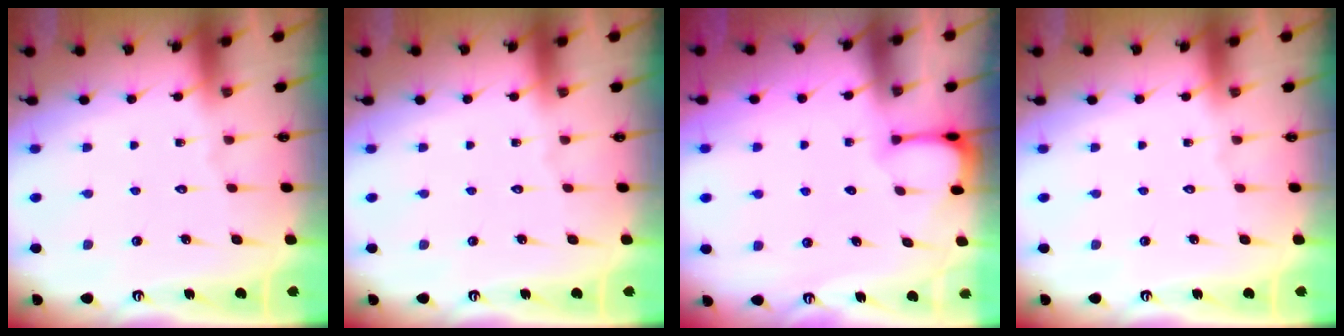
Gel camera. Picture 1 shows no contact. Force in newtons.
{"total": 0.0}
{"total": 2.0, "press": 2.0, "slide": 0.2}
{"total": 0.0}